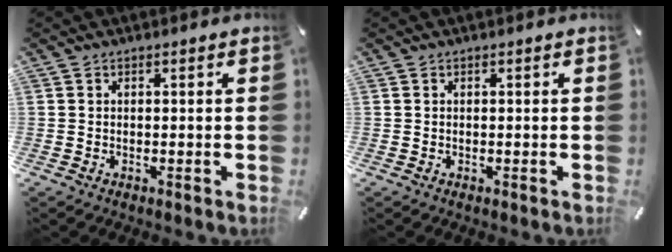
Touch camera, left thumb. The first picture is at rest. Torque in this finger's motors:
{"motor_torque": [0.00, 0.00, -0.03, 0.06, 0.00]}